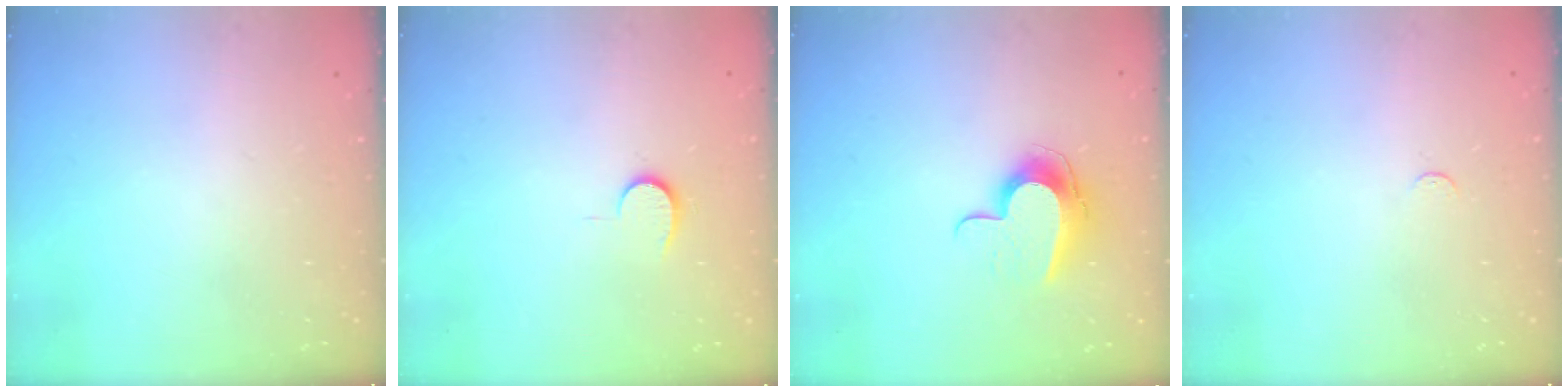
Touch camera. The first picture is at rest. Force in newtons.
{"total": 6.3, "press": 6.3, "slide": 0.5}
{"total": 11.8, "press": 11.7, "slide": 0.7}
{"total": 2.7, "press": 2.7, "slide": 0.2}